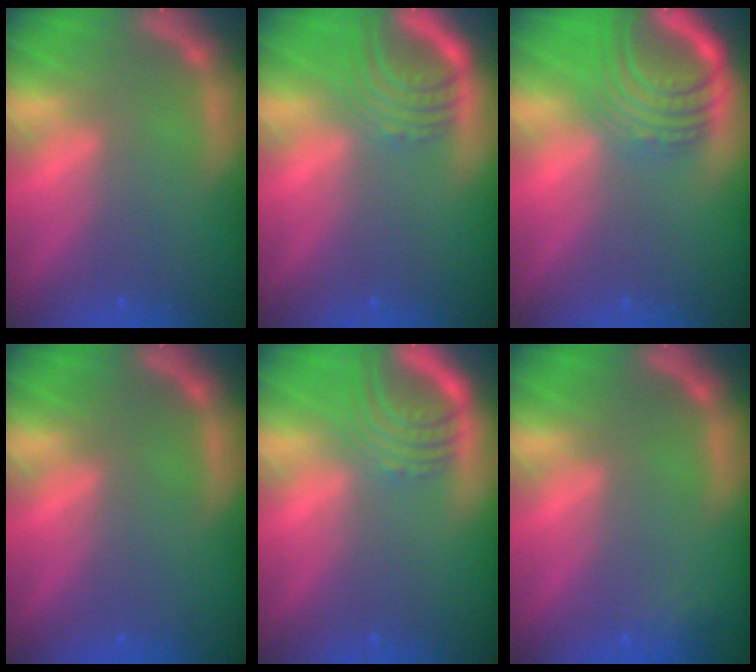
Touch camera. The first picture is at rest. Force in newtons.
{"total": 5.0}
{"total": 8.1}
{"total": 0.0}
{"total": 5.0}
{"total": 1.4}